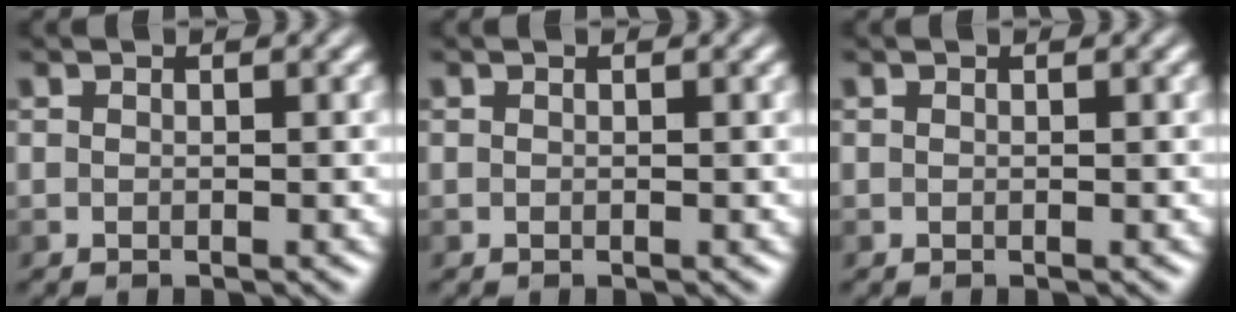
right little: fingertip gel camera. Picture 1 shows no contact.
{"total": 0.0}
{"total": 0.0}